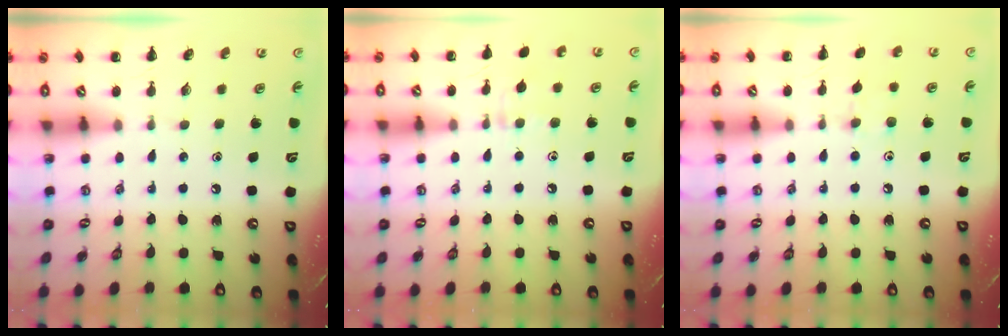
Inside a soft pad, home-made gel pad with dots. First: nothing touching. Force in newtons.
{"total": 7.1, "press": 6.6, "slide": 2.7}
{"total": 4.9, "press": 4.5, "slide": 1.9}